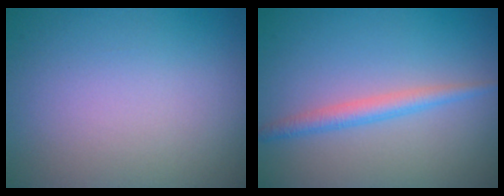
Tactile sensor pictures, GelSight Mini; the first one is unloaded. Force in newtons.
{"total": 2.0, "press": 2.0, "slide": 0.1}